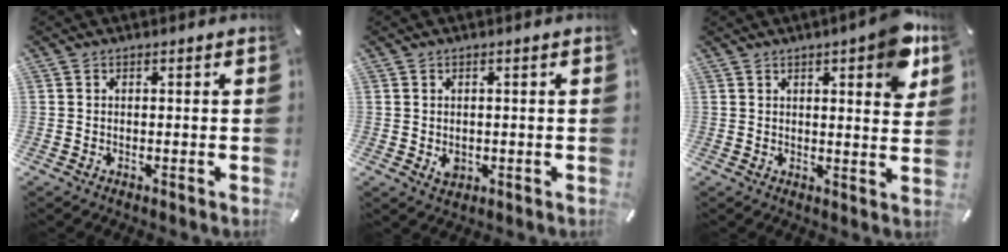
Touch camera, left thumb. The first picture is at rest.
{"total": 2.6, "force": [-0.2, 2.2, 1.3], "torque": [-0.007, -0.004, -0.006]}
{"total": 8.2, "force": [4.8, 2.4, 6.2], "torque": [-0.080, -0.026, 0.077]}